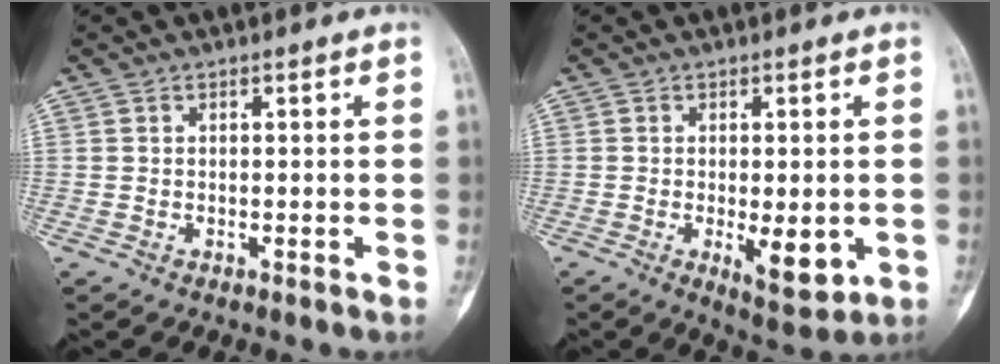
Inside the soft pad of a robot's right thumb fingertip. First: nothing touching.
{"total": 7.2, "force": [-1.5, 2.9, 6.4], "torque": [-0.084, -0.015, -0.013]}